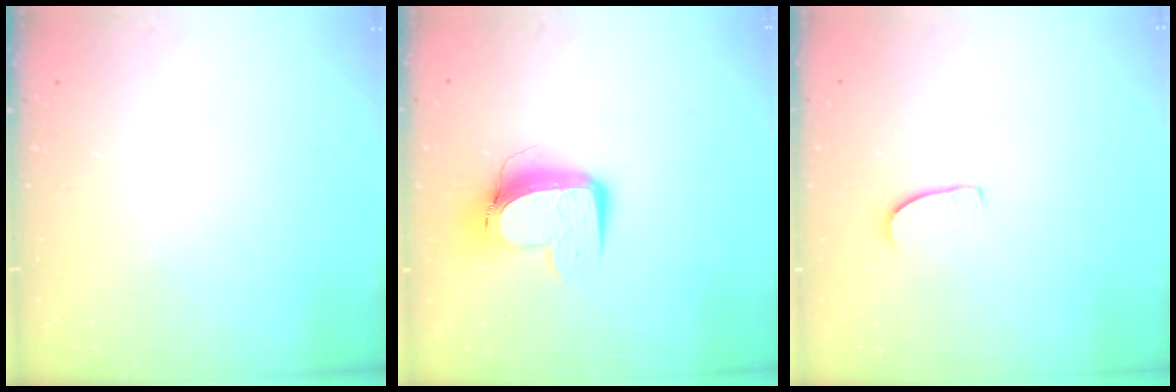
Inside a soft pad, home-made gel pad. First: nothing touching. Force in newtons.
{"total": 11.3, "press": 11.2, "slide": 1.3}
{"total": 5.7, "press": 5.7, "slide": 0.3}